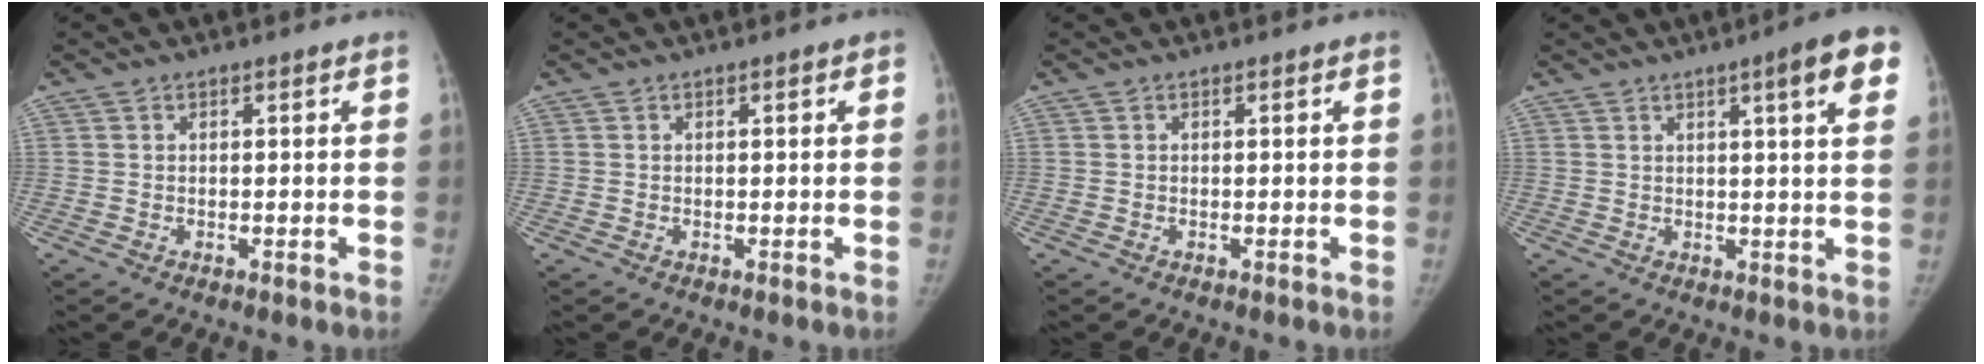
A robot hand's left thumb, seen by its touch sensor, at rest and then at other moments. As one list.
[{"total": 0.6, "force": [0.2, 0.2, 0.6], "torque": [-0.005, 0.002, 0.001]}, {"total": 0.0}, {"total": 8.7, "force": [4.0, 1.0, 7.7], "torque": [-0.086, -0.008, 0.044]}]